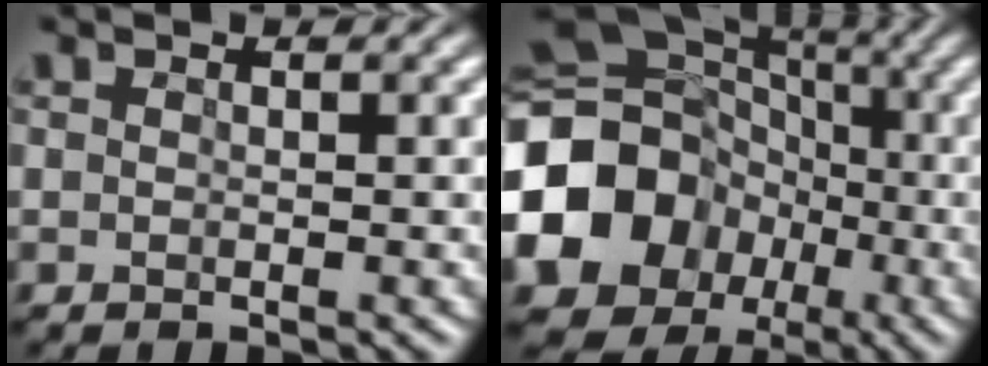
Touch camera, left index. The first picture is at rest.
{"total": 15.6, "force": [-3.6, 13.6, 6.6], "torque": [-0.170, -0.002, -0.091]}